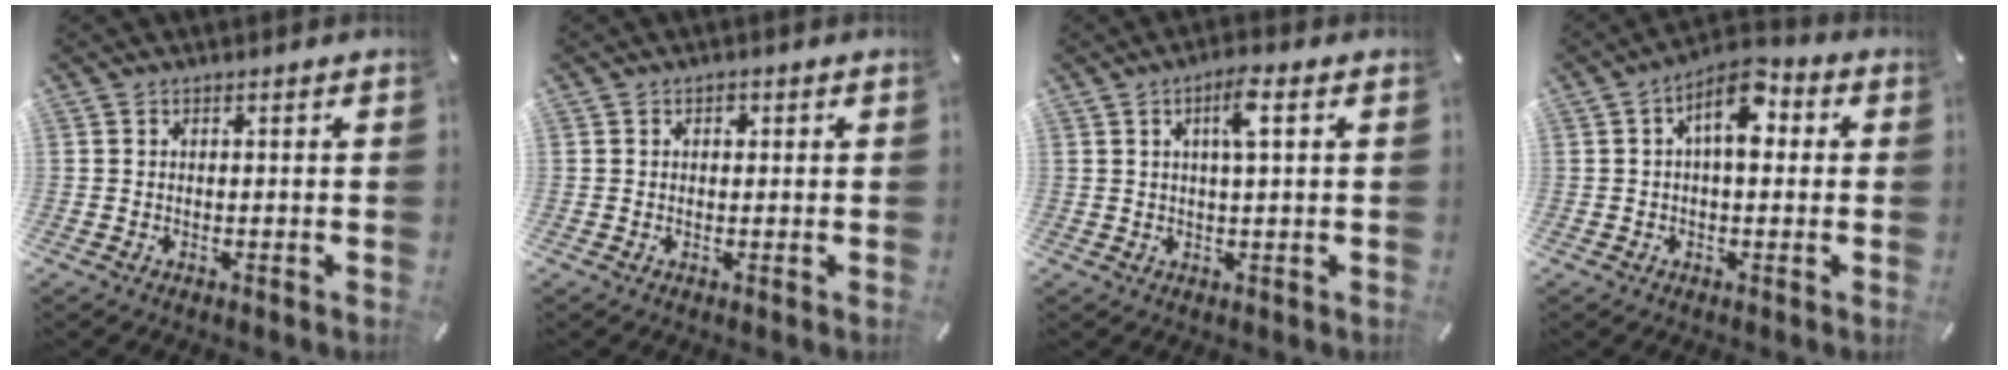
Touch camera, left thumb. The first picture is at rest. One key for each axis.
{"total": 1.0, "fx": 0.2, "fy": 1.0, "fz": 0.4, "tx": -0.002, "ty": 0.003, "tz": 0.001}
{"total": 5.1, "fx": 1.7, "fy": 0.9, "fz": 4.7, "tx": -0.089, "ty": 0.002, "tz": 0.025}
{"total": 8.6, "fx": 1.9, "fy": 4.5, "fz": 7.1, "tx": -0.095, "ty": -0.006, "tz": 0.028}